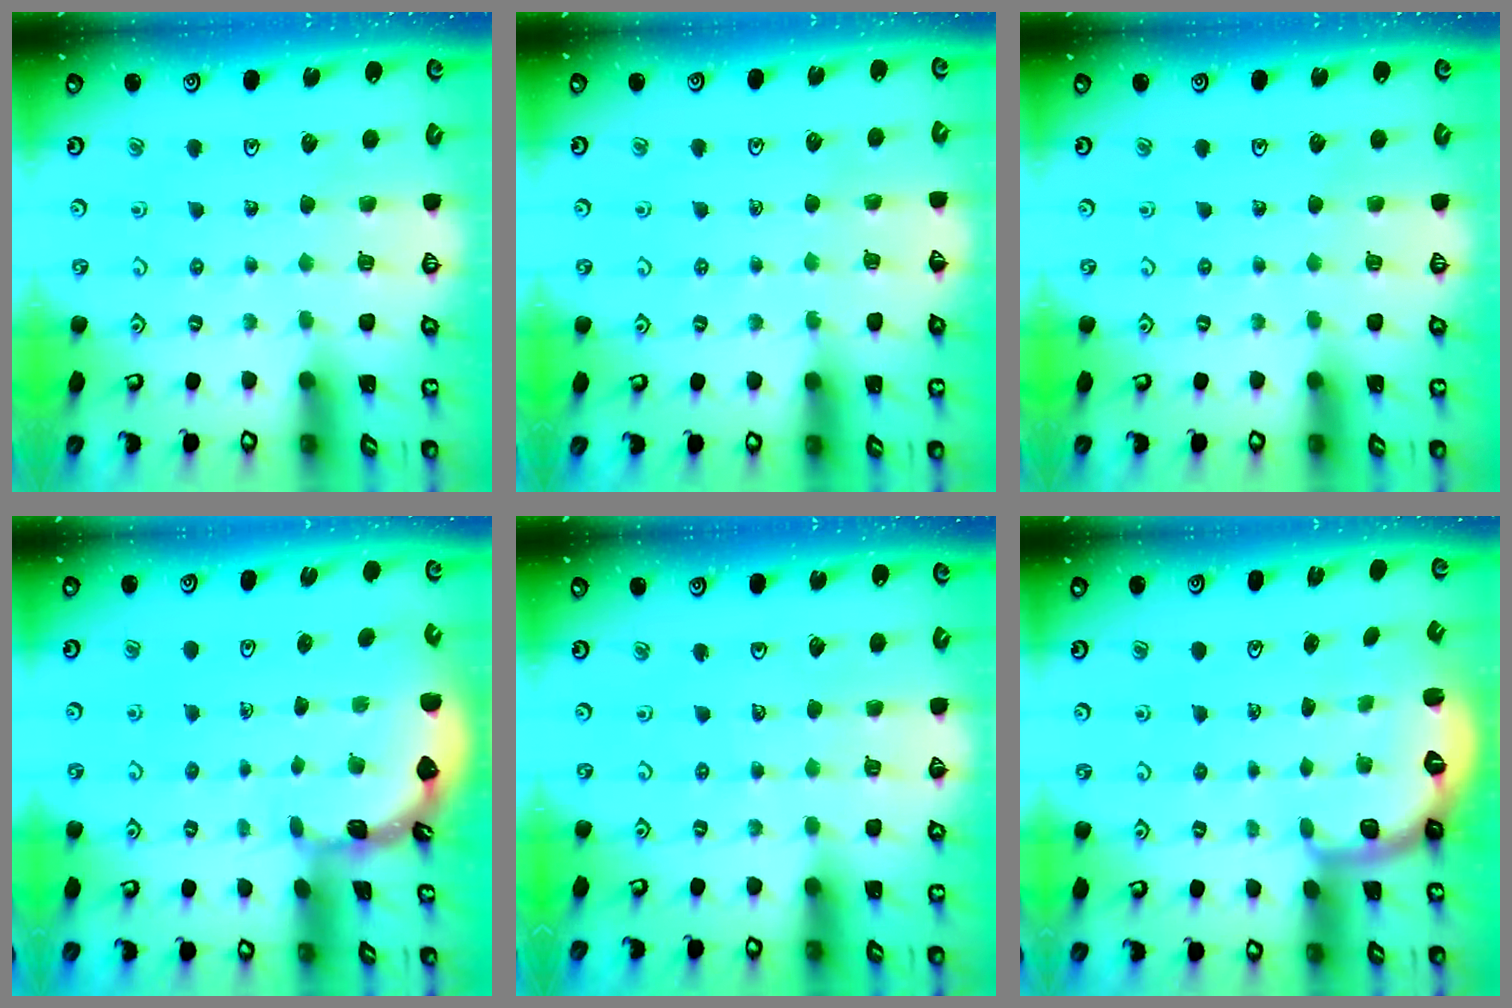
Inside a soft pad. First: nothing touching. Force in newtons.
{"total": 5.1, "press": 4.9, "slide": 1.2}
{"total": 0.0}
{"total": 1.8, "press": 1.8, "slide": 0.2}
{"total": 1.6, "press": 1.6, "slide": 0.2}
{"total": 2.7, "press": 1.7, "slide": 2.1}